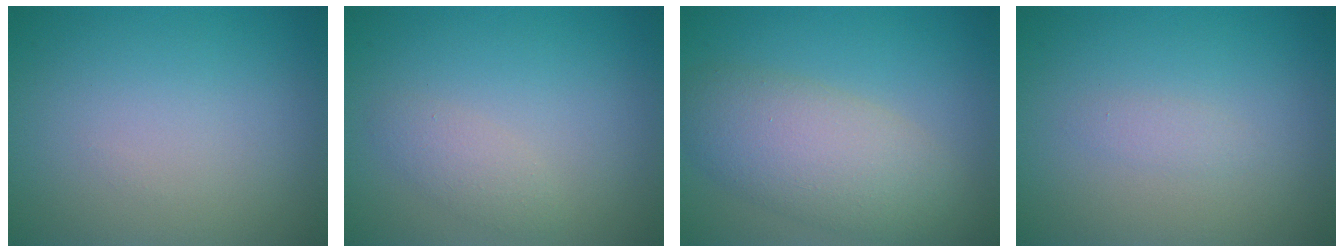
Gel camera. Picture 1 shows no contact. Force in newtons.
{"total": 1.6, "press": 1.6, "slide": 0.0}
{"total": 6.1, "press": 6.1, "slide": 0.4}
{"total": 0.8, "press": 0.8, "slide": 0.0}